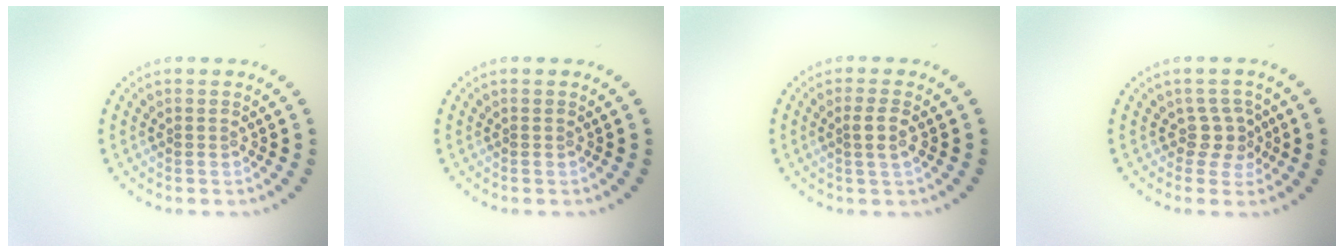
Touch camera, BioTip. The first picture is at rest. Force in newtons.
{"total": 0.0}
{"total": 1.6, "press": 1.3, "slide": 1.0}
{"total": 2.1, "press": 1.6, "slide": 1.3}